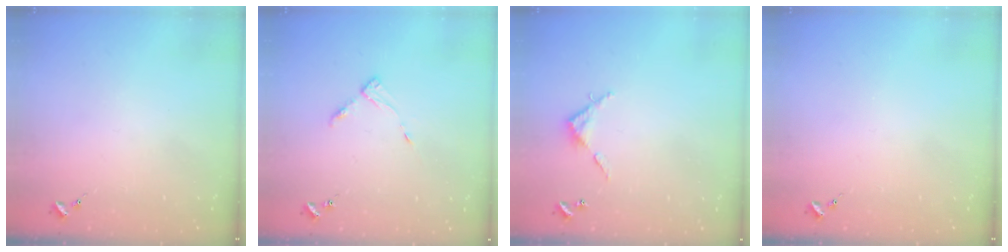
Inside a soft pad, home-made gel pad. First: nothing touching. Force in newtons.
{"total": 4.9, "press": 4.8, "slide": 0.6}
{"total": 4.5, "press": 4.5, "slide": 0.4}
{"total": 0.0}